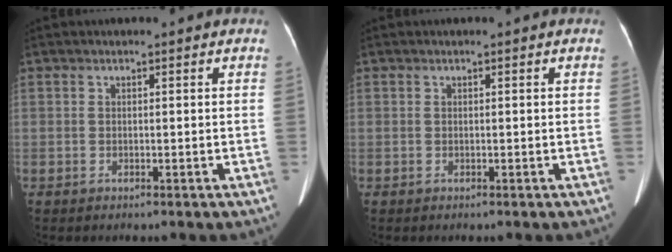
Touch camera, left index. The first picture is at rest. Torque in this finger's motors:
{"motor_torque": [0.02, 0.07, 0.00, 0.00]}